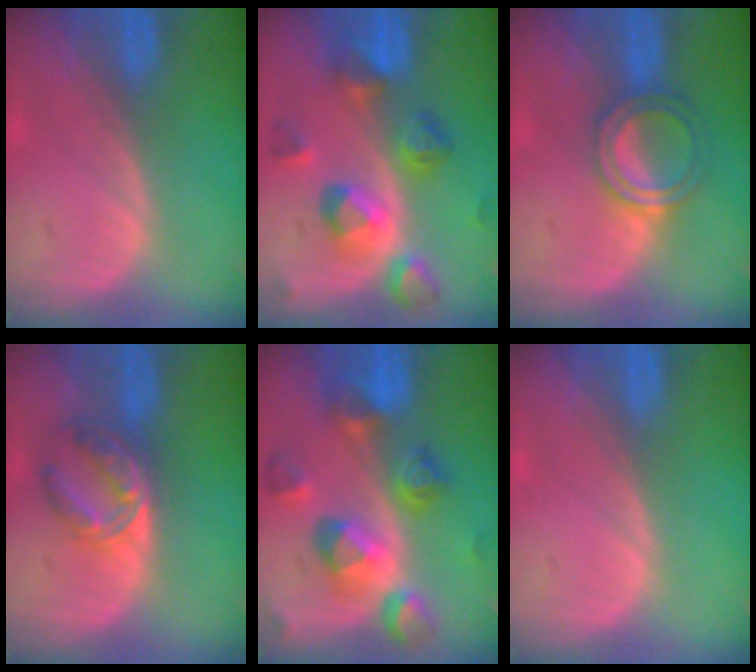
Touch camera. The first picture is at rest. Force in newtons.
{"total": 8.5, "press": 8.5, "slide": 0.4}
{"total": 5.0, "press": 4.7, "slide": 1.7}
{"total": 6.2, "press": 5.7, "slide": 2.5}
{"total": 10.5, "press": 9.4, "slide": 4.7}
{"total": 0.0}